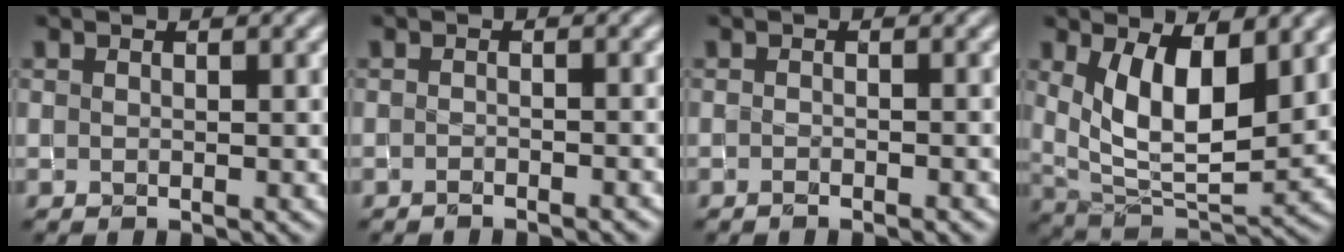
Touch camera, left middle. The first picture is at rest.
{"total": 1.4, "force": [-1.3, 0.2, 0.6], "torque": [-0.011, 0.006, -0.020]}
{"total": 1.8, "force": [-1.3, 0.3, 1.2], "torque": [-0.016, 0.005, -0.018]}
{"total": 7.6, "force": [2.6, 3.5, 6.2], "torque": [-0.120, -0.015, 0.053]}